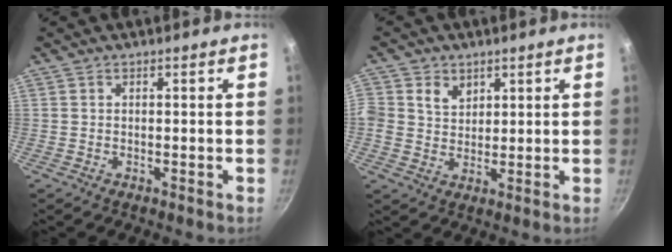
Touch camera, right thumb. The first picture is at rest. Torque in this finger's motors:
{"motor_torque": [-0.03, 0.11, 0.56, 0.36, 0.06]}